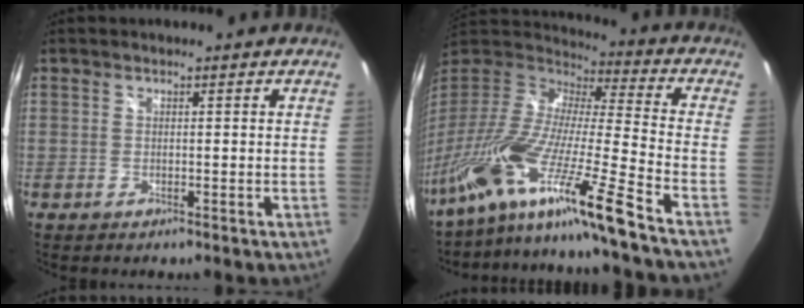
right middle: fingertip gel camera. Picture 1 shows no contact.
{"total": 25.7, "force": [-18.1, -0.6, 18.2], "torque": [-0.300, -0.073, -0.327]}